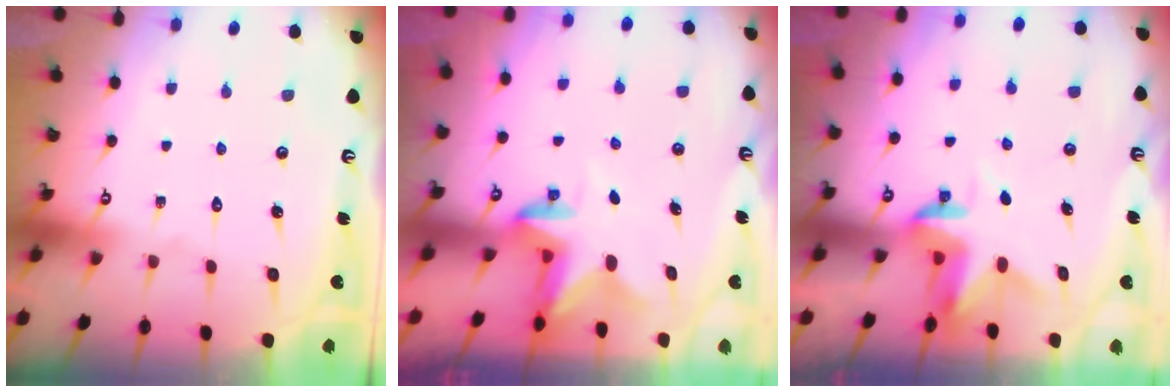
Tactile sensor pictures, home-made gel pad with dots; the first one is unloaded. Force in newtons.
{"total": 2.8, "press": 2.7, "slide": 0.5}
{"total": 3.2, "press": 3.2, "slide": 0.3}